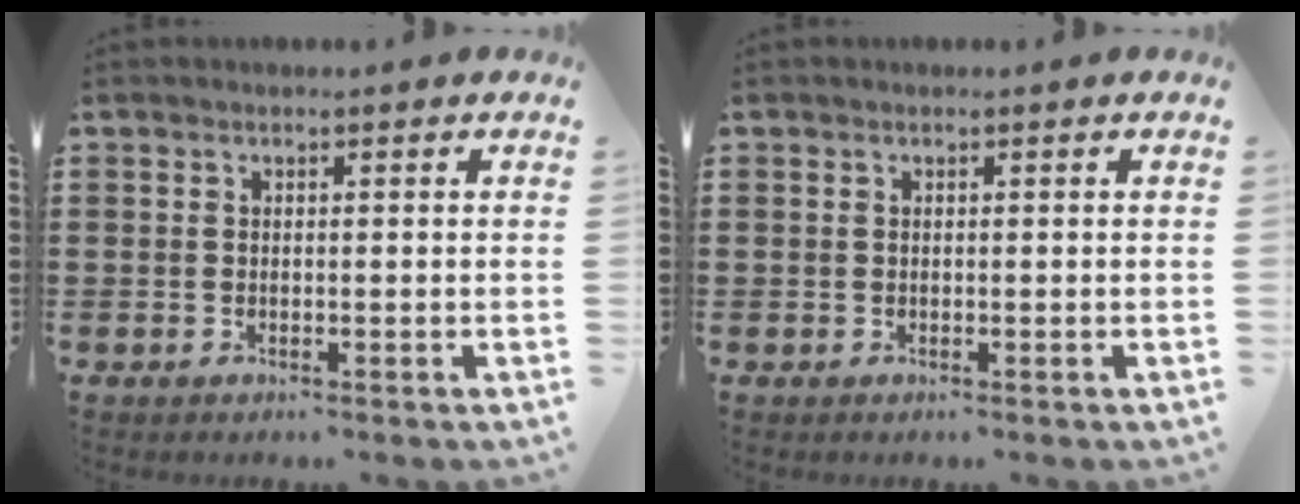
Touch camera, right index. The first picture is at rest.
{"total": 0.0}